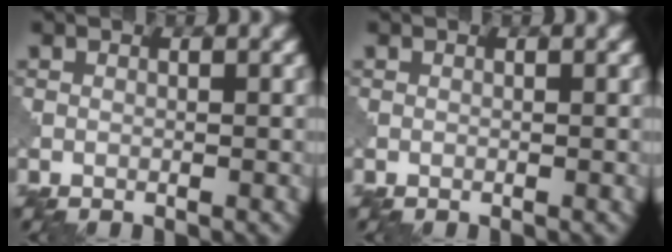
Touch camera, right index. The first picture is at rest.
{"total": 0.0}